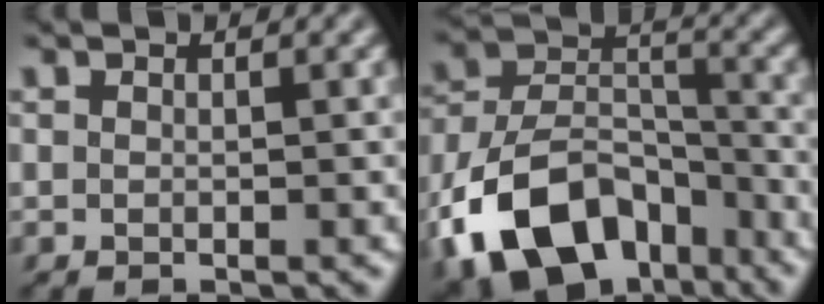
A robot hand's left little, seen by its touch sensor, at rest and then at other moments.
{"total": 12.3, "force": [-7.1, 7.3, 6.9], "torque": [-0.134, 0.007, -0.137]}